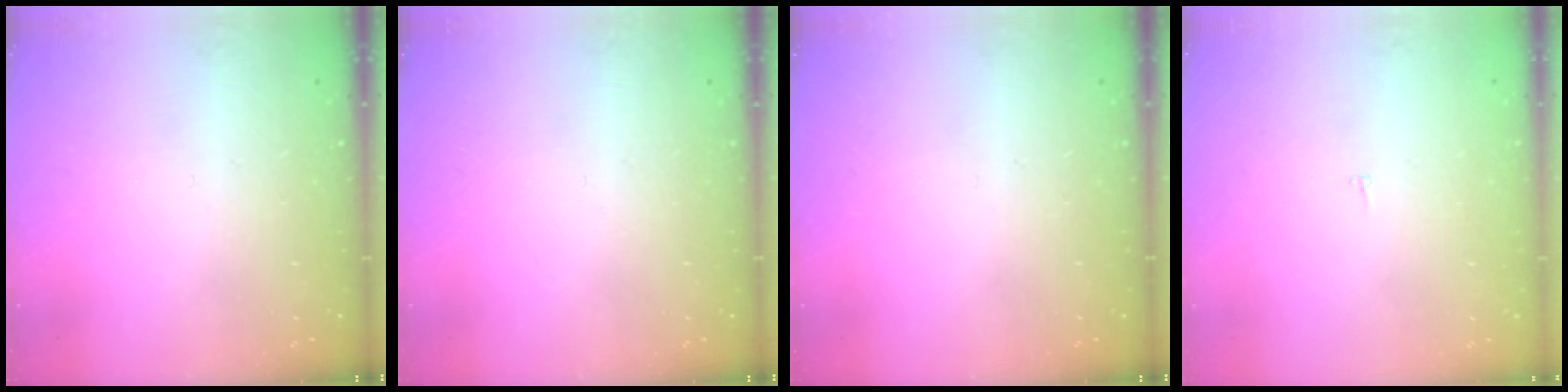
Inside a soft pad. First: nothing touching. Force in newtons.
{"total": 0.0}
{"total": 0.0}
{"total": 2.3, "press": 2.3, "slide": 0.2}